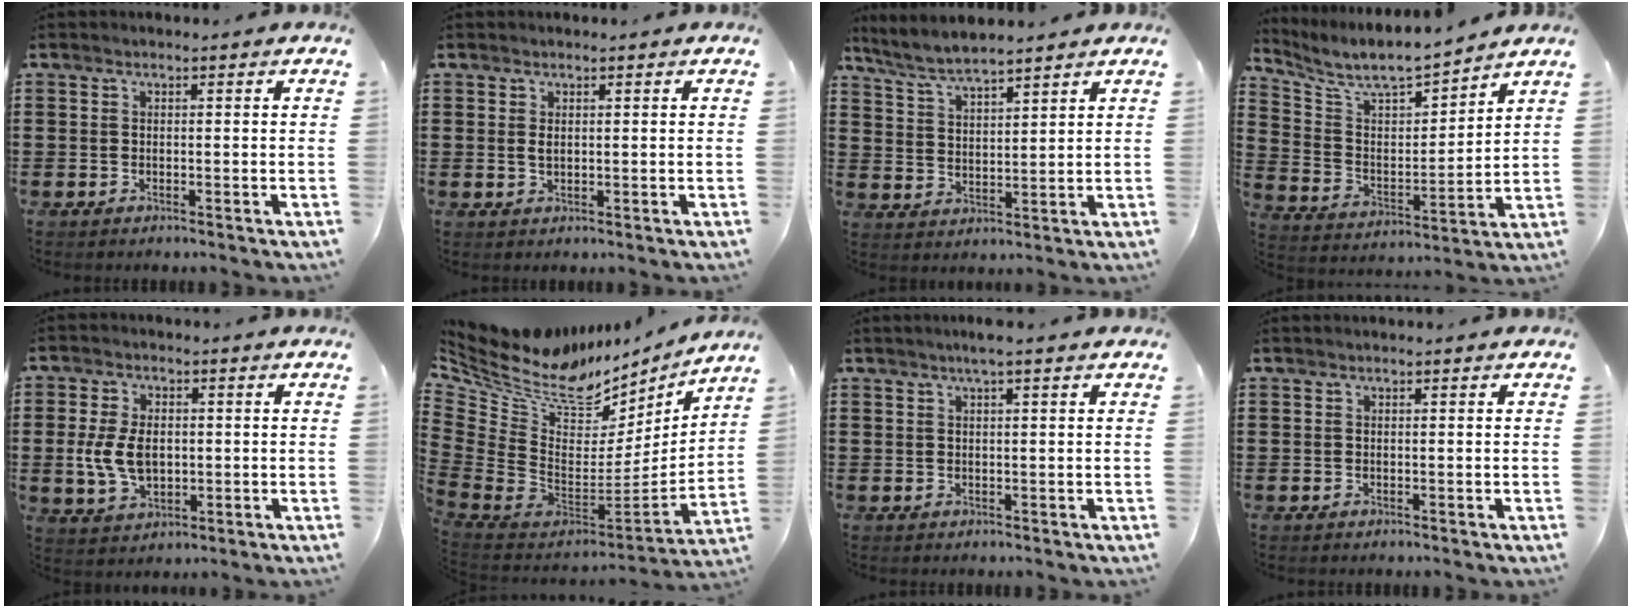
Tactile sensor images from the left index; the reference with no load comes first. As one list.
[{"total": 1.1, "force": [0.4, 0.5, 1.0], "torque": [-0.021, 0.003, 0.006]}, {"total": 5.2, "force": [4.8, 0.4, 1.9], "torque": [-0.054, -0.016, 0.085]}, {"total": 7.2, "force": [6.6, 1.3, 2.8], "torque": [-0.086, -0.048, 0.109]}, {"total": 7.0, "force": [-0.2, 4.5, 5.4], "torque": [-0.123, 0.001, -0.011]}, {"total": 8.4, "force": [5.8, 4.7, 3.9], "torque": [-0.120, -0.057, 0.099]}, {"total": 2.0, "force": [1.3, -0.1, 1.5], "torque": [-0.030, 0.001, 0.023]}, {"total": 0.0}]